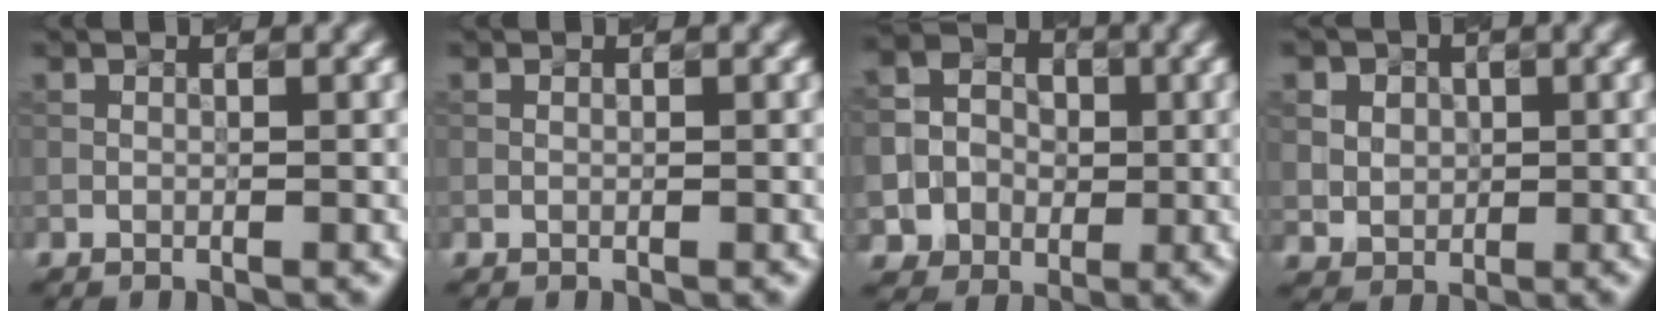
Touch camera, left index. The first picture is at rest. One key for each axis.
{"total": 0.0}
{"total": 6.6, "fx": -1.5, "fy": 6.2, "fz": 1.4, "tx": -0.032, "ty": 0.006, "tz": -0.032}
{"total": 5.6, "fx": 2.7, "fy": 4.5, "fz": 1.8, "tx": -0.058, "ty": 0.023, "tz": 0.043}